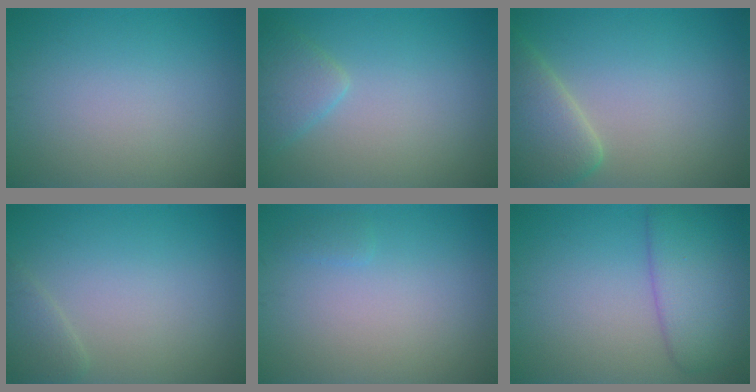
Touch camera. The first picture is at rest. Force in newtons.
{"total": 2.3, "press": 2.3, "slide": 0.1}
{"total": 5.1, "press": 5.1, "slide": 0.4}
{"total": 1.4, "press": 1.4, "slide": 0.1}
{"total": 0.6, "press": 0.6, "slide": 0.1}
{"total": 5.9, "press": 5.9, "slide": 0.2}